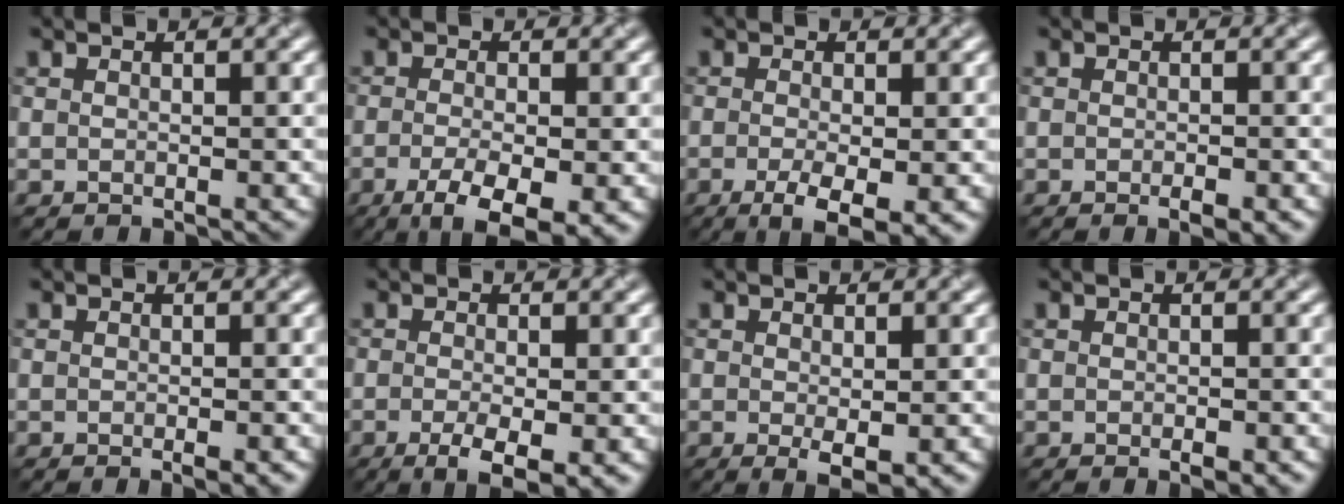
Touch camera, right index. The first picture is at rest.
{"total": 6.2, "force": [-2.9, 1.8, 5.2], "torque": [-0.096, -0.012, -0.045]}
{"total": 4.5, "force": [-1.7, 1.2, 4.0], "torque": [-0.072, -0.009, -0.029]}
{"total": 1.7, "force": [-0.9, 0.3, 1.4], "torque": [-0.017, -0.004, -0.011]}
{"total": 1.3, "force": [-0.6, 0.2, 1.2], "torque": [-0.013, -0.005, -0.008]}
{"total": 4.0, "force": [-1.6, 1.0, 3.6], "torque": [-0.065, -0.010, -0.026]}
{"total": 2.1, "force": [-0.4, 0.5, 2.0], "torque": [-0.033, -0.011, -0.004]}
{"total": 1.3, "force": [-0.7, 0.3, 1.1], "torque": [-0.015, -0.004, -0.008]}